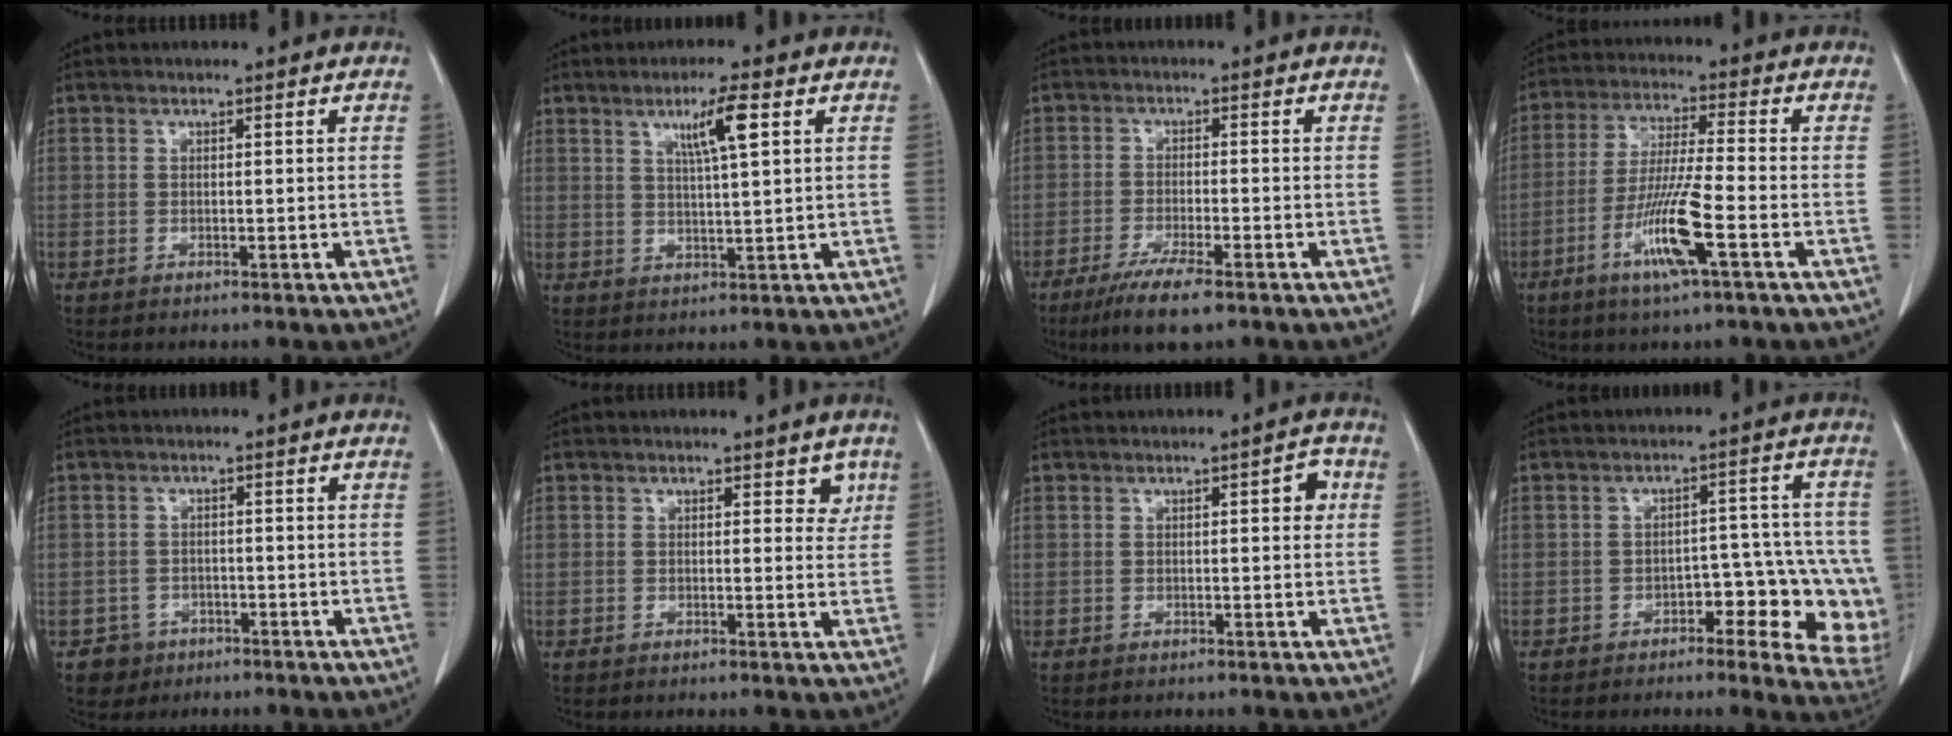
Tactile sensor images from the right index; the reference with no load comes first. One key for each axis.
{"total": 5.8, "fx": 2.6, "fy": -0.1, "fz": 5.2, "tx": -0.089, "ty": 0.000, "tz": 0.043}
{"total": 7.2, "fx": -5.0, "fy": 0.5, "fz": 5.2, "tx": -0.094, "ty": -0.018, "tz": -0.082}
{"total": 10.5, "fx": -4.5, "fy": -0.2, "fz": 9.5, "tx": -0.189, "ty": -0.016, "tz": -0.088}
{"total": 3.2, "fx": -1.7, "fy": 2.7, "fz": -0.3, "tx": 0.005, "ty": 0.012, "tz": -0.026}
{"total": 2.5, "fx": 1.5, "fy": 1.5, "fz": 1.3, "tx": -0.002, "ty": -0.004, "tz": 0.016}
{"total": 2.6, "fx": 0.6, "fy": 0.8, "fz": 2.4, "tx": -0.024, "ty": 0.006, "tz": 0.005}
{"total": 11.2, "fx": -4.0, "fy": 4.6, "fz": 9.4, "tx": -0.091, "ty": 0.023, "tz": -0.046}